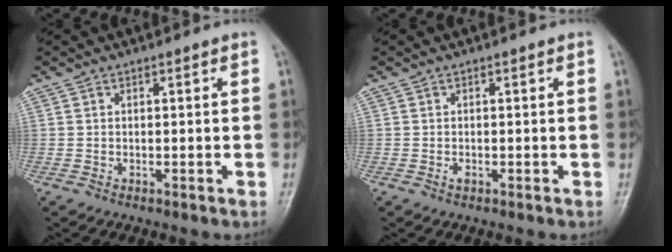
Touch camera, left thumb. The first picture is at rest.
{"total": 0.9, "force": [-0.2, 0.4, 0.8], "torque": [-0.014, 0.006, -0.002]}